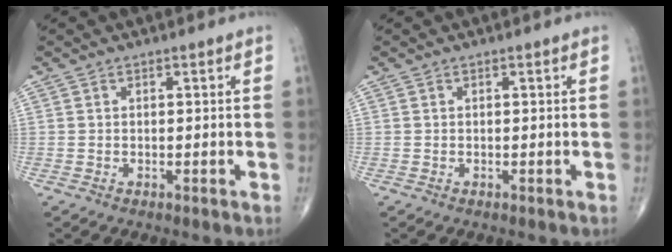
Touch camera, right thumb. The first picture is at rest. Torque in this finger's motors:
{"motor_torque": [0.00, 0.00, -0.02, 0.02, 0.02]}